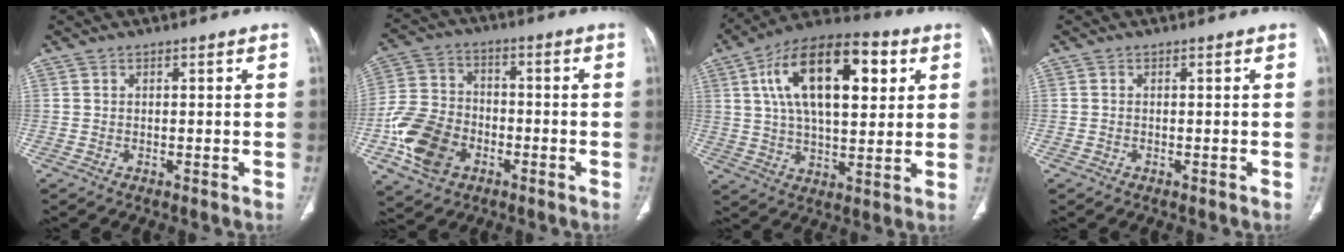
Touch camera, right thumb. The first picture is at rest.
{"total": 13.9, "force": [-5.1, 10.1, 8.0], "torque": [-0.146, 0.021, -0.097]}
{"total": 22.0, "force": [6.7, 10.5, 18.1], "torque": [-0.283, 0.004, 0.103]}
{"total": 0.0}